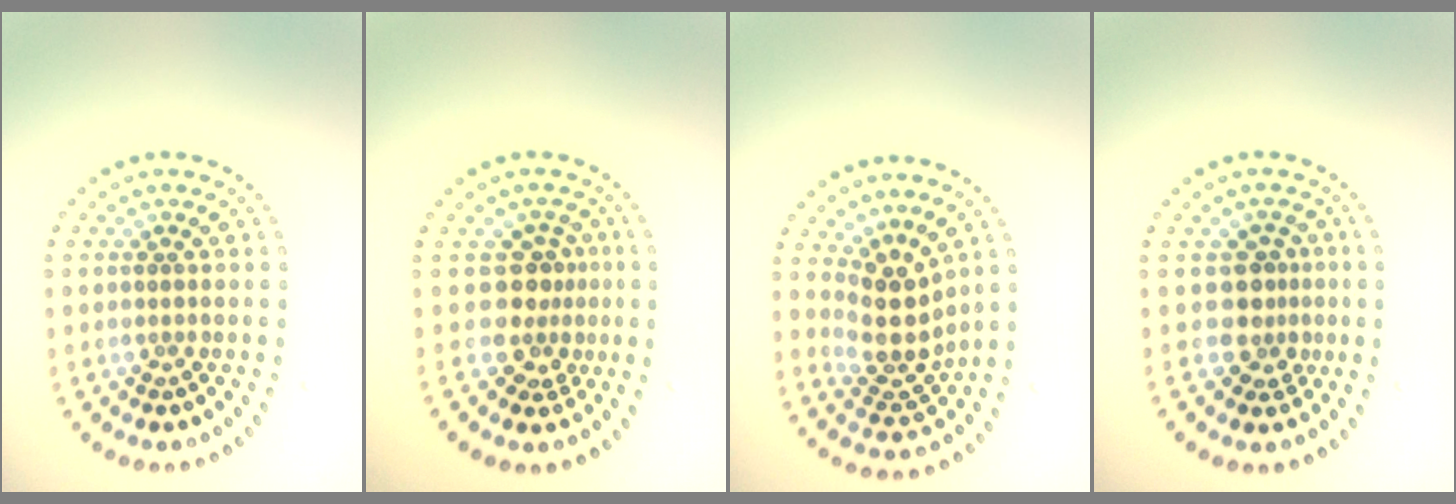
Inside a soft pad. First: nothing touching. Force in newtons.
{"total": 3.2, "press": 2.2, "slide": 2.3}
{"total": 4.1, "press": 3.1, "slide": 2.6}
{"total": 2.6, "press": 1.9, "slide": 1.8}